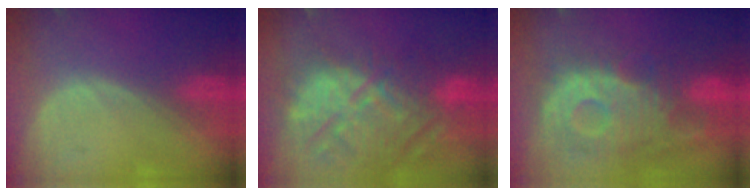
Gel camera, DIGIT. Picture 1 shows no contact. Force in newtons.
{"total": 14.9, "press": 12.9, "slide": 7.4}
{"total": 12.2, "press": 10.8, "slide": 5.7}